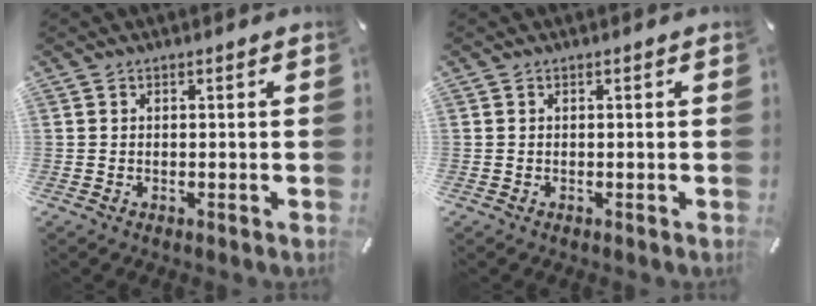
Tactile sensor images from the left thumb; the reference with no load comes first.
{"total": 0.0}